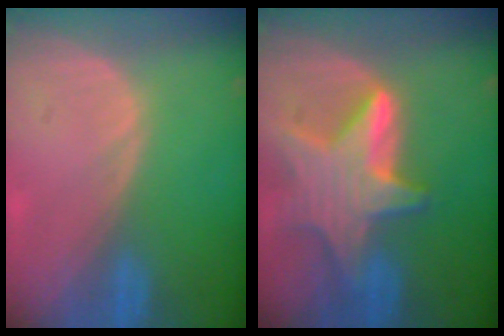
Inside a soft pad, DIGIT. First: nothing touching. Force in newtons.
{"total": 9.1, "press": 9.1, "slide": 0.8}